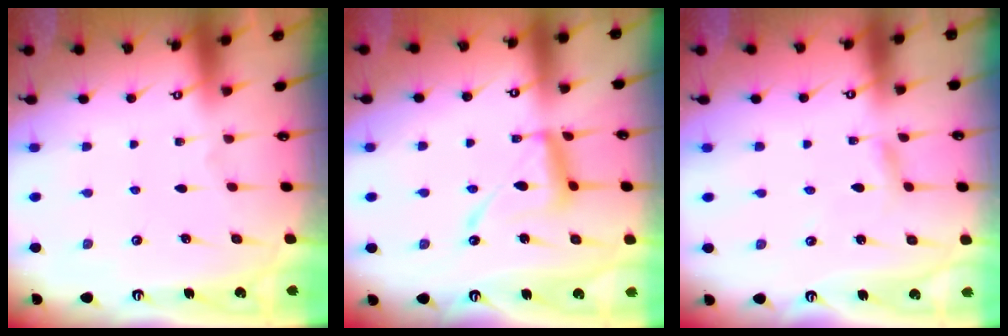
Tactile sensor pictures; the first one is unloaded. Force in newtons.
{"total": 13.2, "press": 13.1, "slide": 1.1}
{"total": 3.0, "press": 3.0, "slide": 0.3}